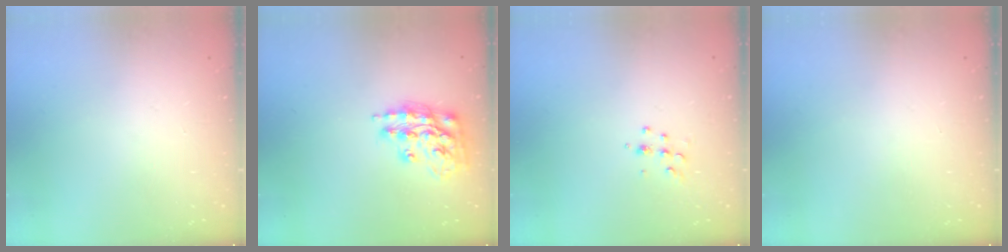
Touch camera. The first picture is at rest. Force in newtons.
{"total": 15.2, "press": 15.1, "slide": 0.8}
{"total": 5.4, "press": 5.4, "slide": 0.6}
{"total": 0.0}